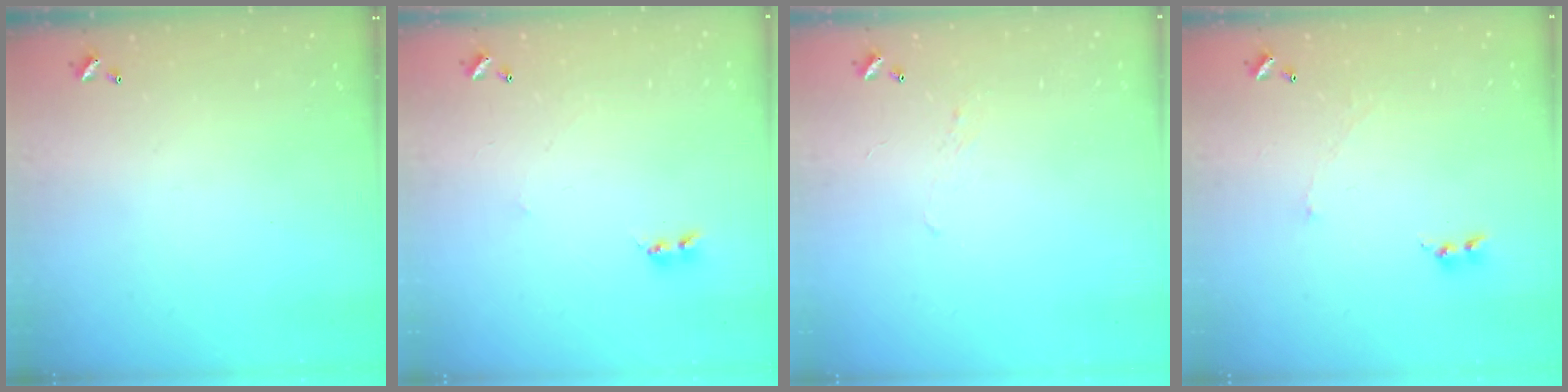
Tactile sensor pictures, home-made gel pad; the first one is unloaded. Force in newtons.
{"total": 1.6, "press": 1.6, "slide": 0.4}
{"total": 1.0, "press": 0.8, "slide": 0.5}
{"total": 2.0, "press": 1.9, "slide": 0.7}